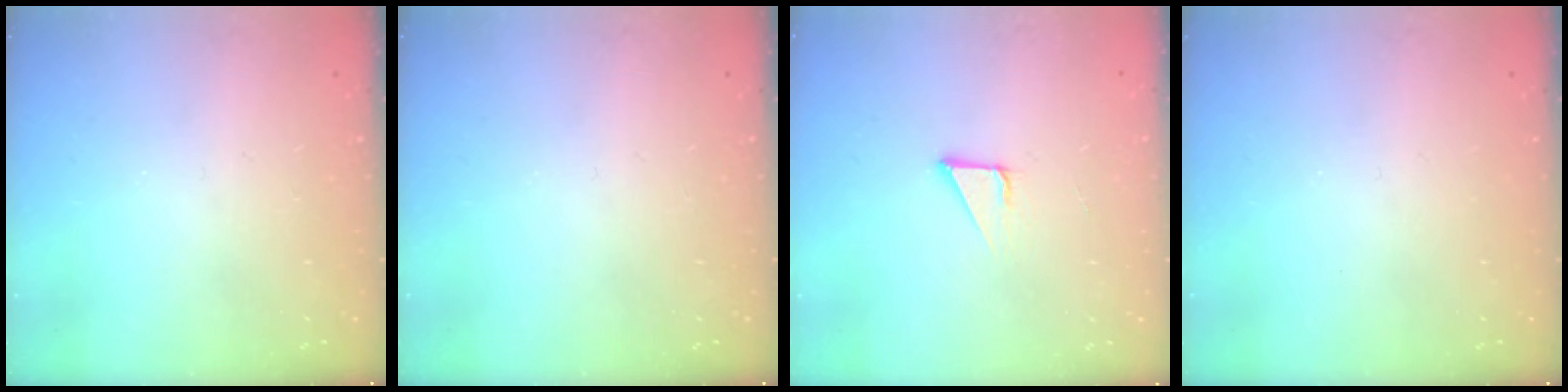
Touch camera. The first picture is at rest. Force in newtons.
{"total": 0.0}
{"total": 3.2, "press": 3.2, "slide": 0.2}
{"total": 0.0}